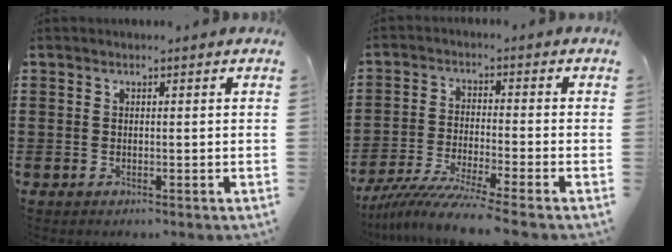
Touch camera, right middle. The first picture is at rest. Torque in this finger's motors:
{"motor_torque": [1.93, -0.17, 0.60, 0.21]}